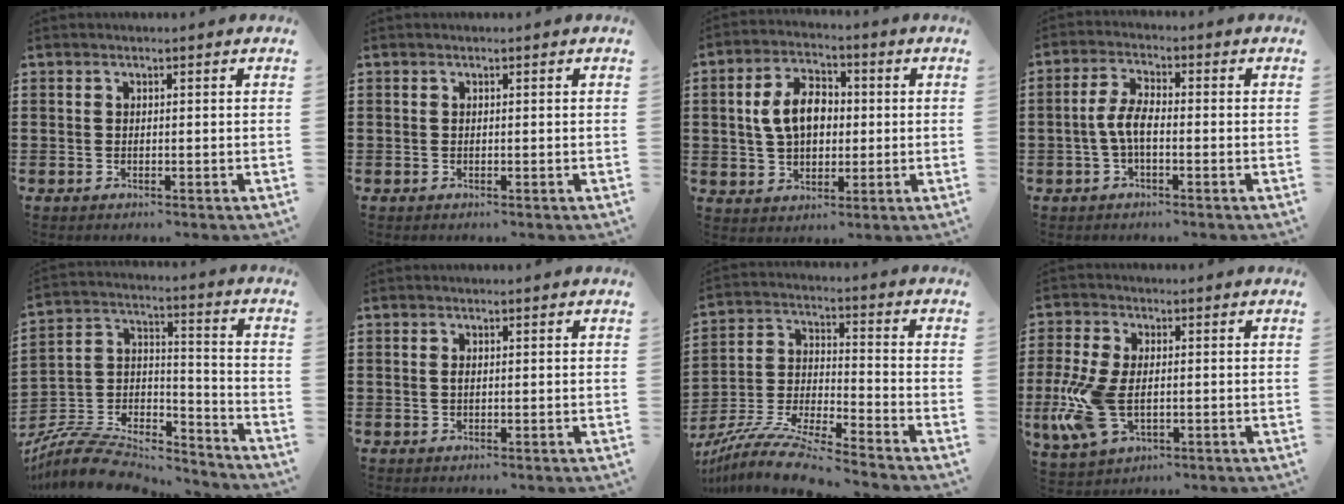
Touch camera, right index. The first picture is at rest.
{"total": 0.0}
{"total": 8.3, "force": [0.7, 5.3, 6.3], "torque": [-0.136, 0.014, 0.005]}
{"total": 4.8, "force": [-1.1, 1.9, 4.3], "torque": [-0.104, -0.002, -0.028]}
{"total": 7.9, "force": [-7.3, 2.5, 1.6], "torque": [-0.045, 0.000, -0.145]}
{"total": 0.7, "force": [0.0, 0.3, 0.6], "torque": [-0.014, 0.000, 0.000]}
{"total": 9.9, "force": [-9.3, -0.5, 3.2], "torque": [-0.074, -0.002, -0.191]}
{"total": 9.5, "force": [-1.6, 5.2, 7.8], "torque": [-0.193, -0.009, -0.032]}